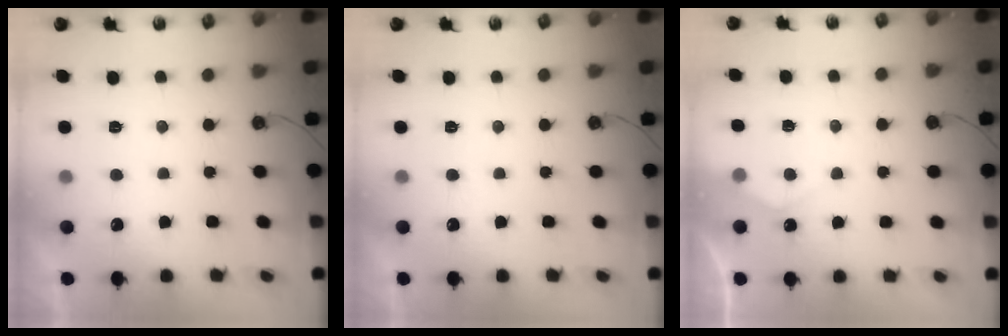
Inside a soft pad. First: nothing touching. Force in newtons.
{"total": 0.0}
{"total": 4.6, "press": 4.6, "slide": 0.6}